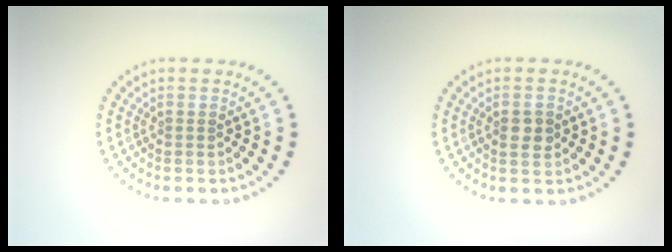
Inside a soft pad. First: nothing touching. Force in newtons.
{"total": 1.8, "press": 1.8, "slide": 0.2}